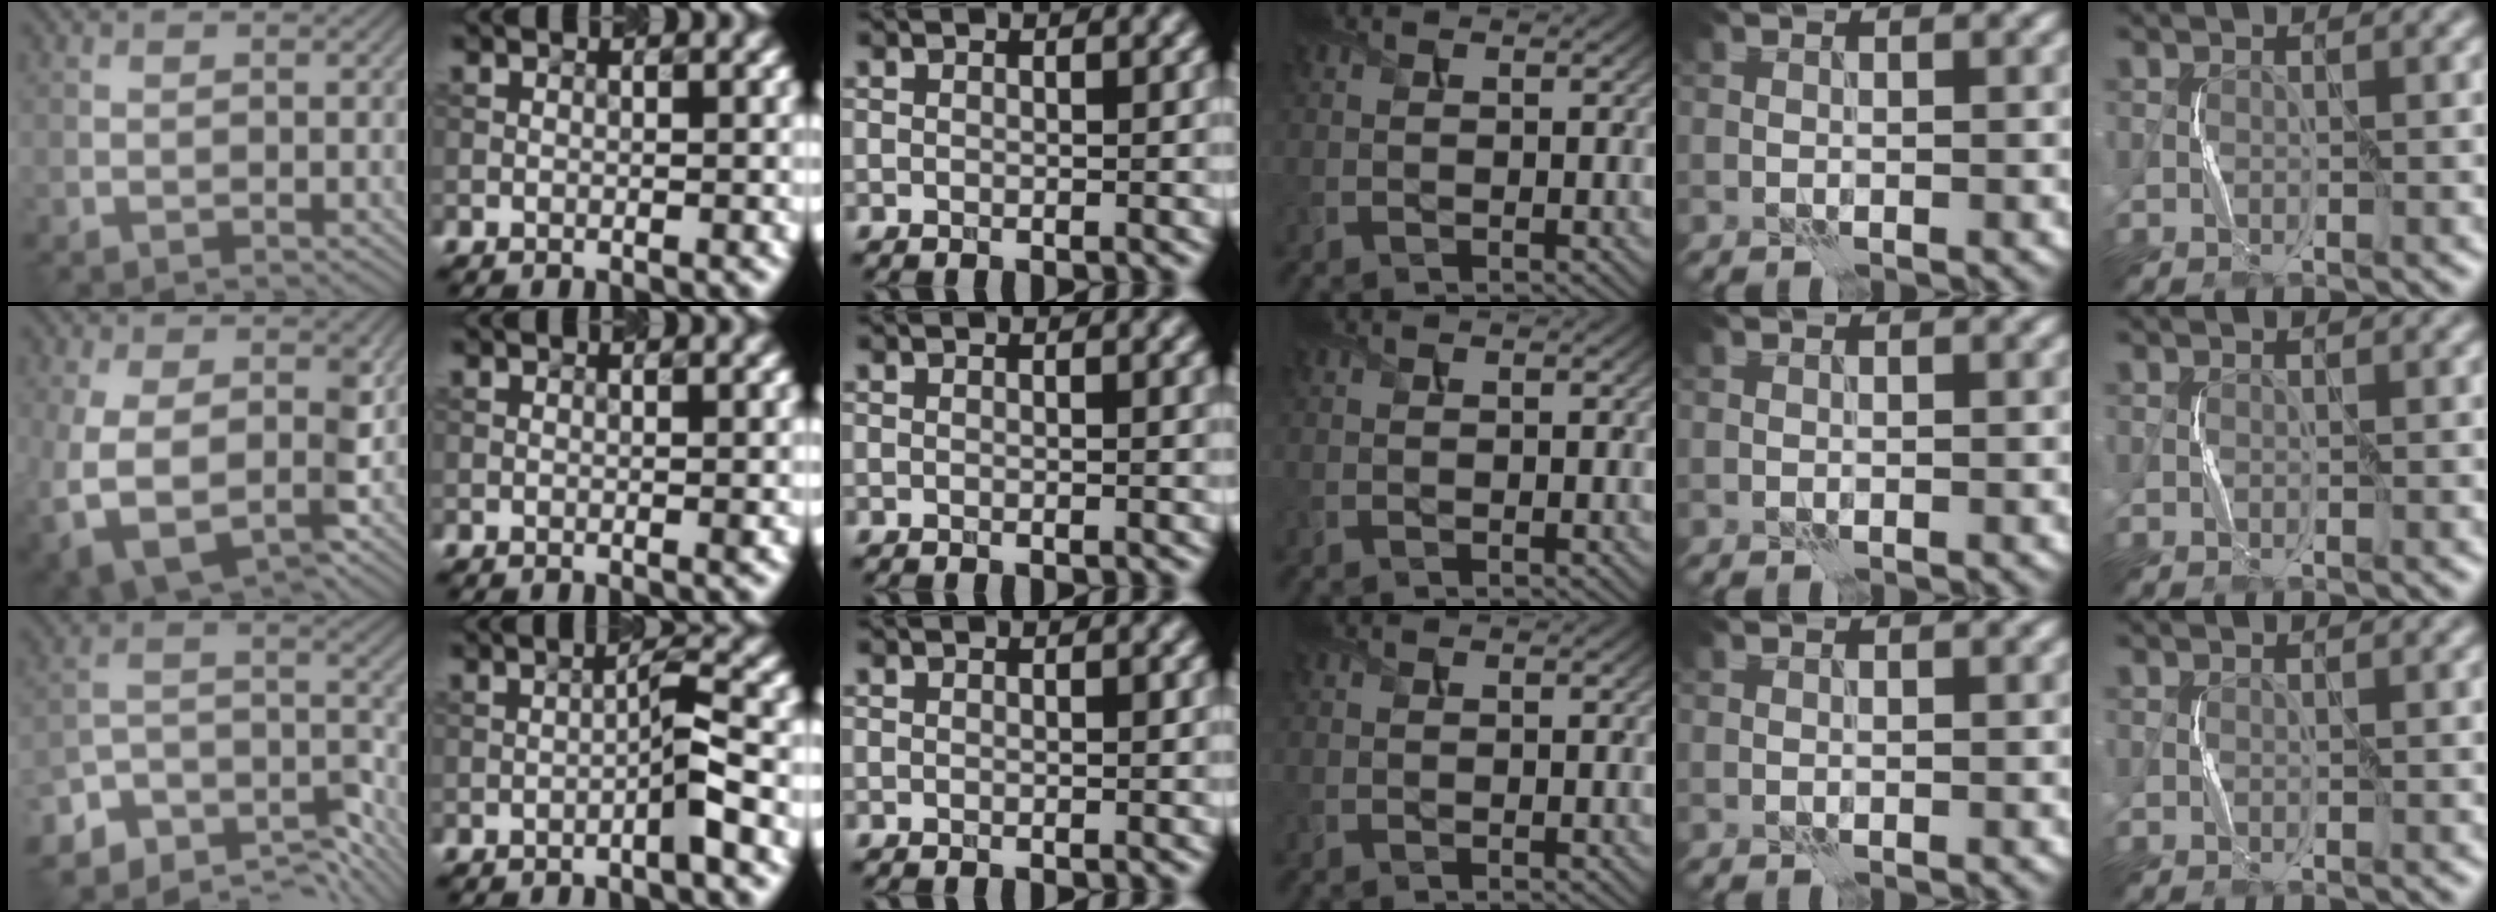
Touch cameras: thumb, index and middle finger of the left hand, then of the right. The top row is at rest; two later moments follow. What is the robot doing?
{"motion": "squeeze", "object": "air blower"}